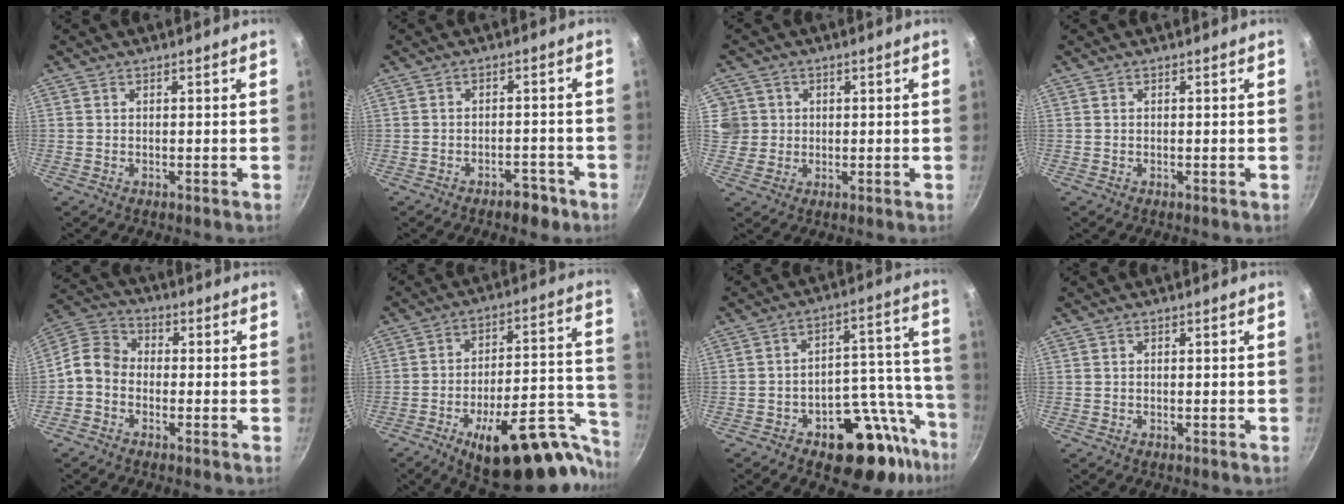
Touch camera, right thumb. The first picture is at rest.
{"total": 3.6, "force": [-2.6, 1.7, 1.9], "torque": [-0.014, 0.021, -0.035]}
{"total": 5.5, "force": [1.2, 5.4, 0.2], "torque": [0.025, 0.007, 0.023]}
{"total": 0.0}
{"total": 7.7, "force": [-1.9, 6.0, 4.4], "torque": [-0.074, 0.032, -0.055]}
{"total": 24.5, "force": [-15.3, 8.5, 17.2], "torque": [-0.142, 0.115, -0.217]}
{"total": 17.2, "force": [-10.1, 7.8, 11.5], "torque": [-0.090, 0.103, -0.138]}
{"total": 0.0}